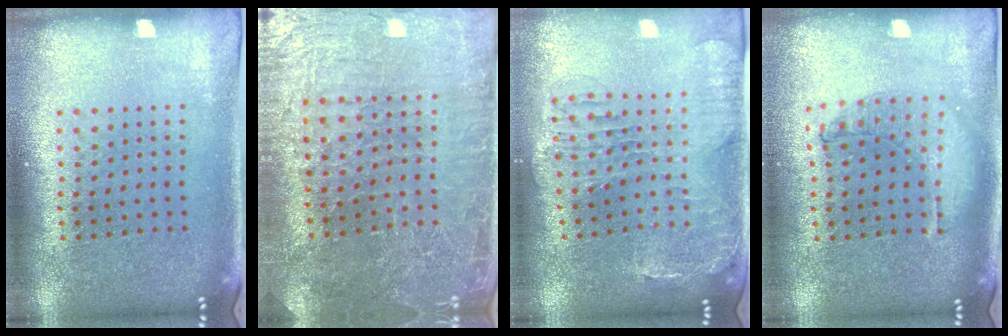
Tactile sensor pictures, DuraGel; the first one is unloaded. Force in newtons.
{"total": 3.3, "press": 3.3, "slide": 0.4}
{"total": 1.5, "press": 1.4, "slide": 0.4}
{"total": 0.9, "press": 0.9, "slide": 0.2}